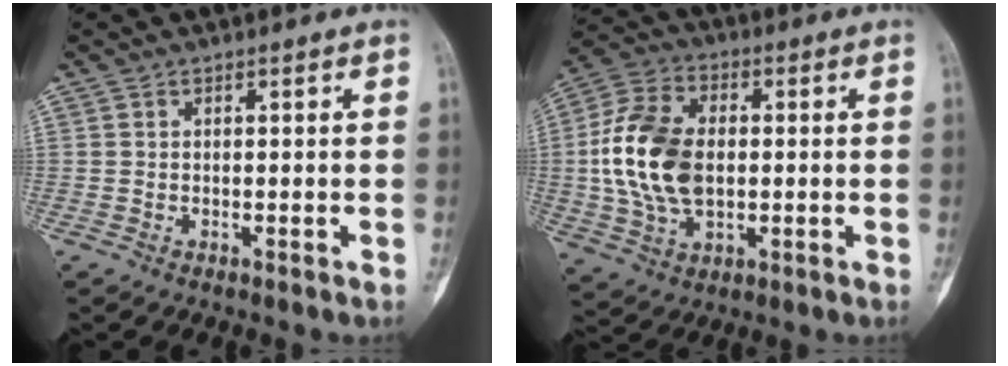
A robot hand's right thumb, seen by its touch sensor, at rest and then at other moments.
{"total": 16.2, "force": [0.3, 10.3, 12.5], "torque": [-0.242, 0.011, 0.006]}